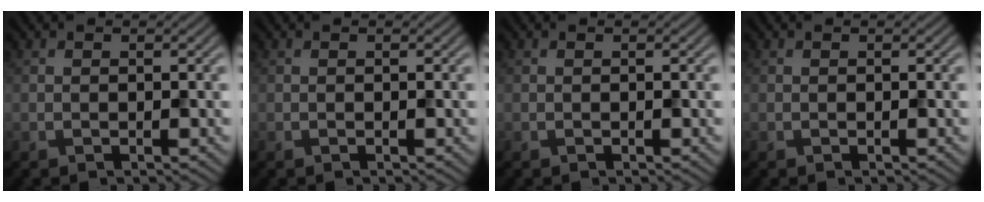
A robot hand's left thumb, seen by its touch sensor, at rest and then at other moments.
{"total": 0.0}
{"total": 0.0}
{"total": 0.0}